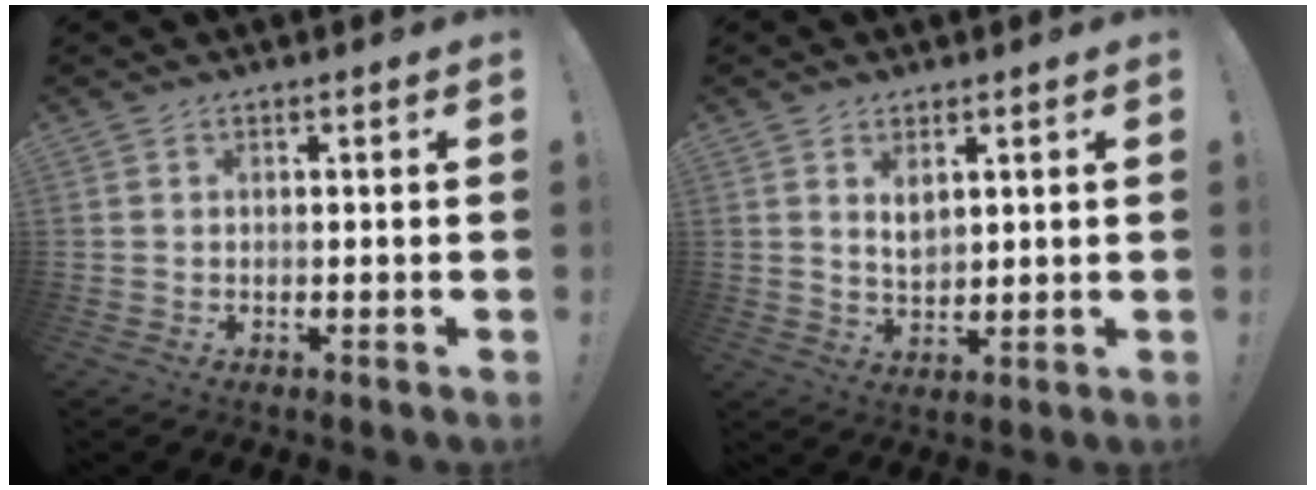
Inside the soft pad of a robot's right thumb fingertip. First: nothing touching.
{"total": 4.3, "force": [2.4, 2.4, 2.6], "torque": [-0.039, -0.013, 0.041]}